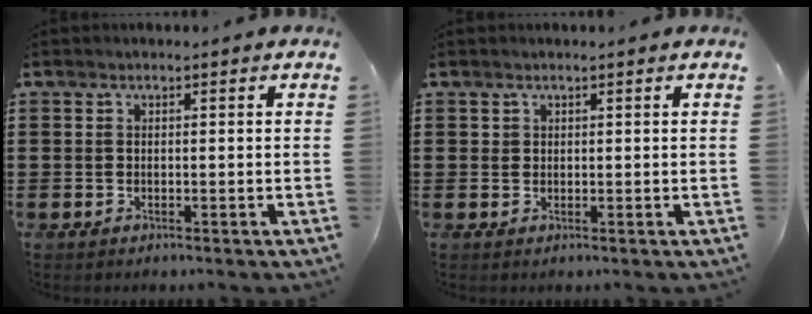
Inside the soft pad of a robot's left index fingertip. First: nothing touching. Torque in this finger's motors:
{"motor_torque": [0.10, 0.06, 0.03, -0.01]}